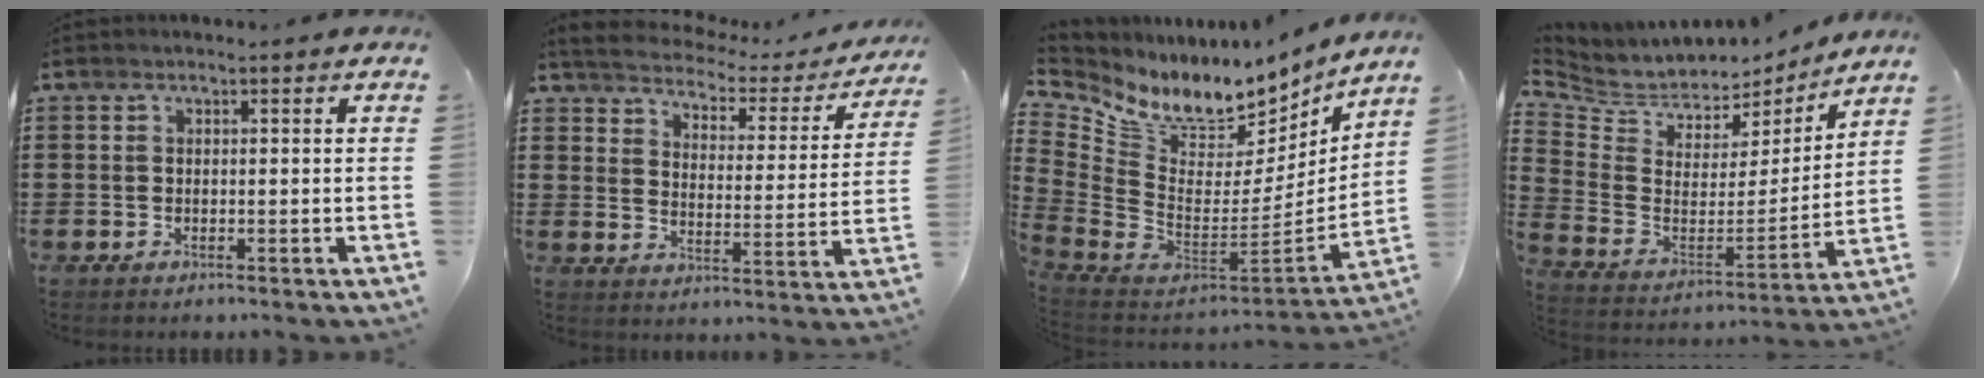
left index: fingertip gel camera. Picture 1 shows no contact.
{"total": 2.8, "force": [2.8, 0.5, 0.3], "torque": [-0.029, -0.028, 0.039]}
{"total": 9.0, "force": [7.5, 3.6, 3.3], "torque": [-0.095, -0.080, 0.131]}
{"total": 5.8, "force": [5.0, 2.8, 0.9], "torque": [-0.054, -0.045, 0.088]}